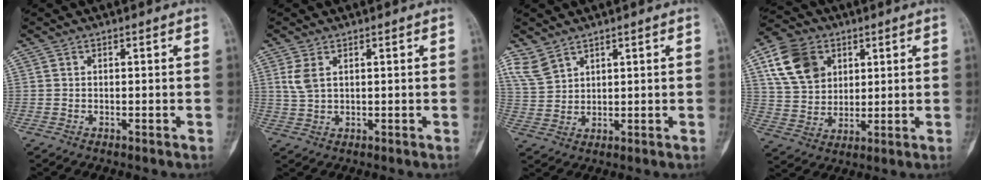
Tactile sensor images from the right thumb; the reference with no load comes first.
{"total": 3.4, "force": [1.3, 1.7, 2.6], "torque": [-0.063, 0.003, 0.034]}
{"total": 4.5, "force": [3.5, 2.5, 1.4], "torque": [-0.024, -0.017, 0.082]}
{"total": 13.0, "force": [5.3, 9.9, 6.6], "torque": [-0.100, -0.008, 0.101]}